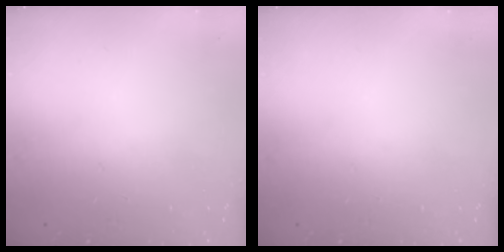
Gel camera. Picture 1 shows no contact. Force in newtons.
{"total": 0.0}